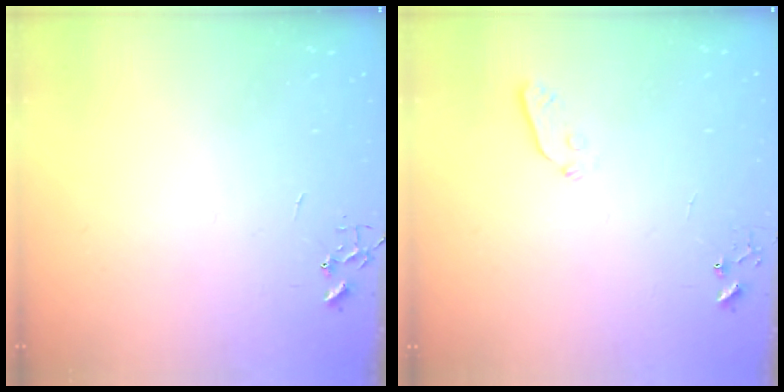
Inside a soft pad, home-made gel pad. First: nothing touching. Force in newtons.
{"total": 3.9, "press": 3.8, "slide": 0.8}